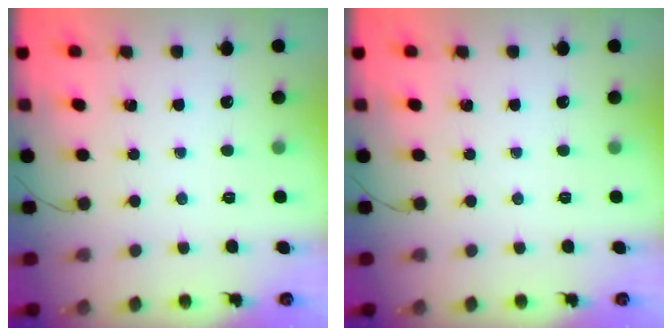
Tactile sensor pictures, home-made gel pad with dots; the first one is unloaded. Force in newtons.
{"total": 0.0}